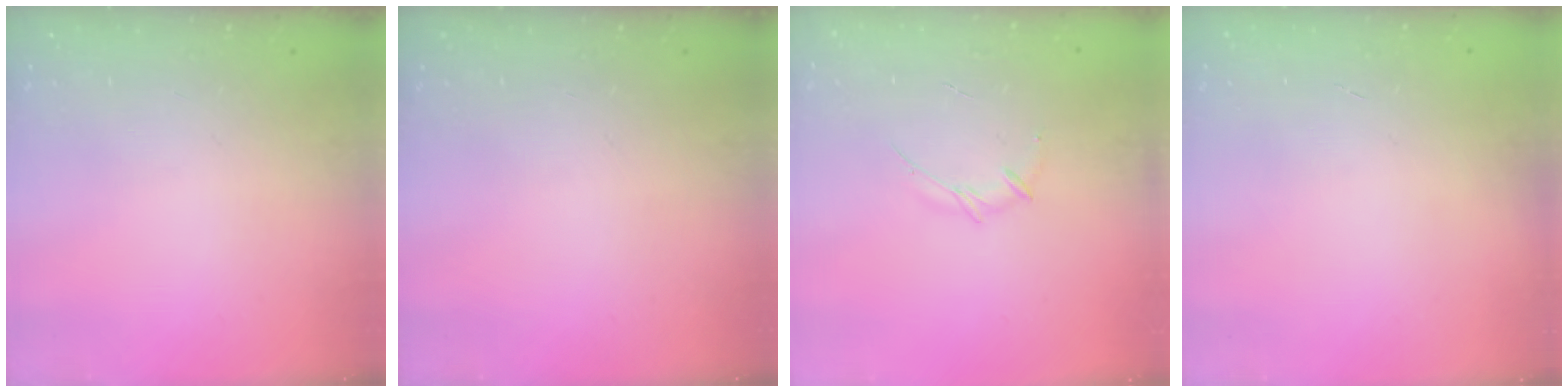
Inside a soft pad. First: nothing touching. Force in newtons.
{"total": 0.0}
{"total": 4.6, "press": 4.5, "slide": 1.1}
{"total": 0.0}